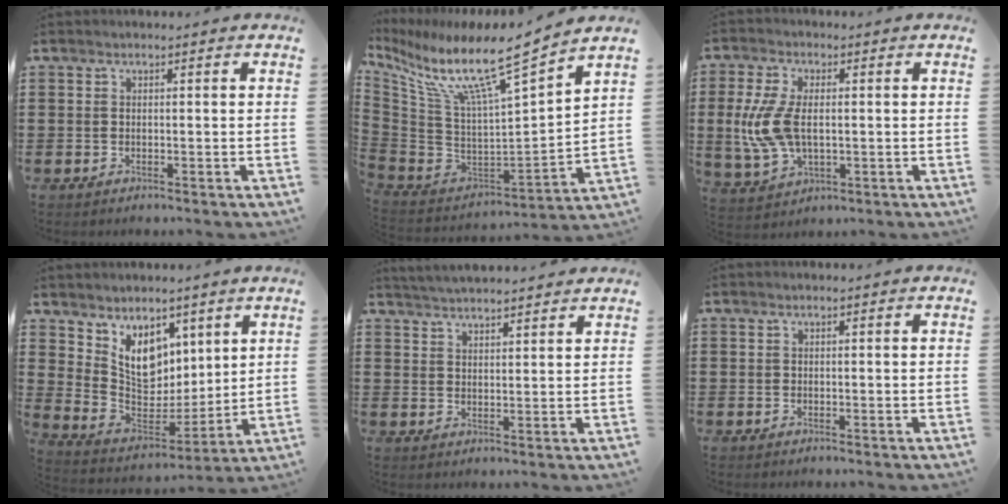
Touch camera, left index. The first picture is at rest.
{"total": 10.5, "force": [7.2, 0.7, 7.6], "torque": [-0.163, -0.066, 0.111]}
{"total": 8.9, "force": [0.0, 4.8, 7.5], "torque": [-0.186, -0.001, -0.008]}
{"total": 8.8, "force": [5.4, 6.1, 3.2], "torque": [-0.075, -0.031, 0.106]}
{"total": 3.1, "force": [3.1, -0.4, 0.0], "torque": [-0.011, -0.013, 0.058]}
{"total": 0.0}